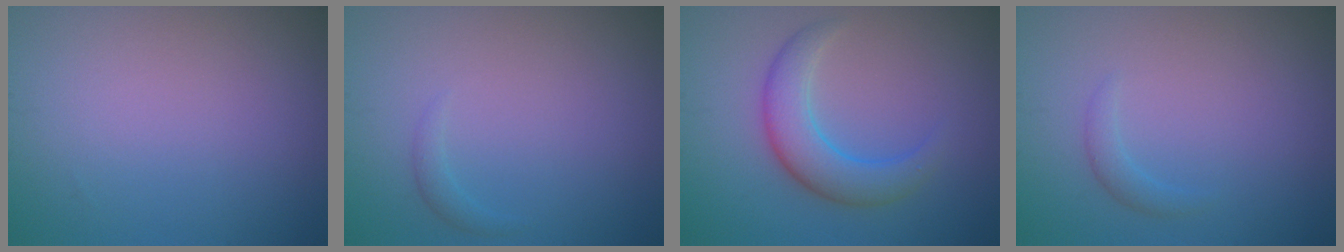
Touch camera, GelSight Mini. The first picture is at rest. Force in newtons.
{"total": 0.7, "press": 0.7, "slide": 0.1}
{"total": 4.3, "press": 4.3, "slide": 0.2}
{"total": 1.0, "press": 1.0, "slide": 0.0}